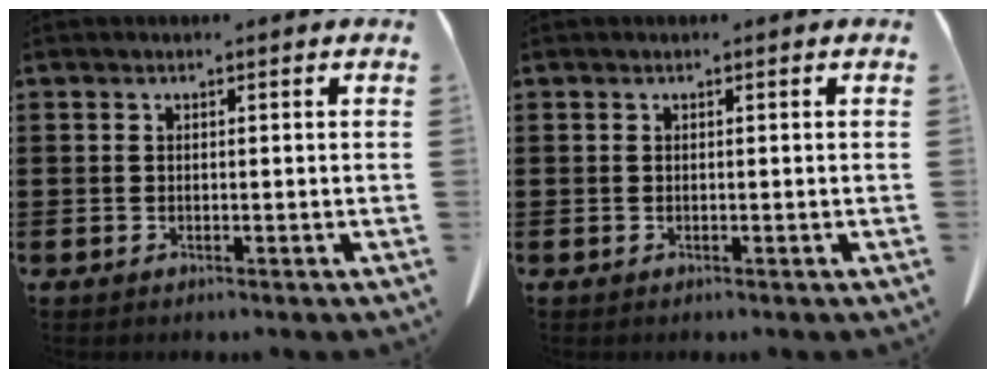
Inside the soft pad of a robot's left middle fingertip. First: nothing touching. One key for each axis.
{"total": 0.0}